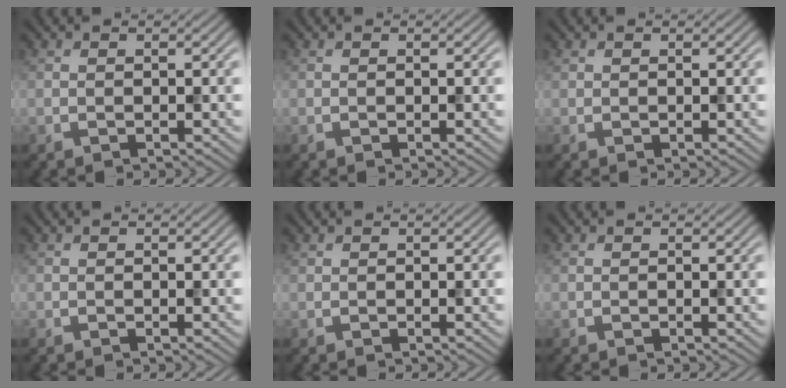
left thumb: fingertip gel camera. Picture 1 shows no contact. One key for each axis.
{"total": 0.0}
{"total": 0.0}
{"total": 0.0}
{"total": 0.0}
{"total": 0.0}